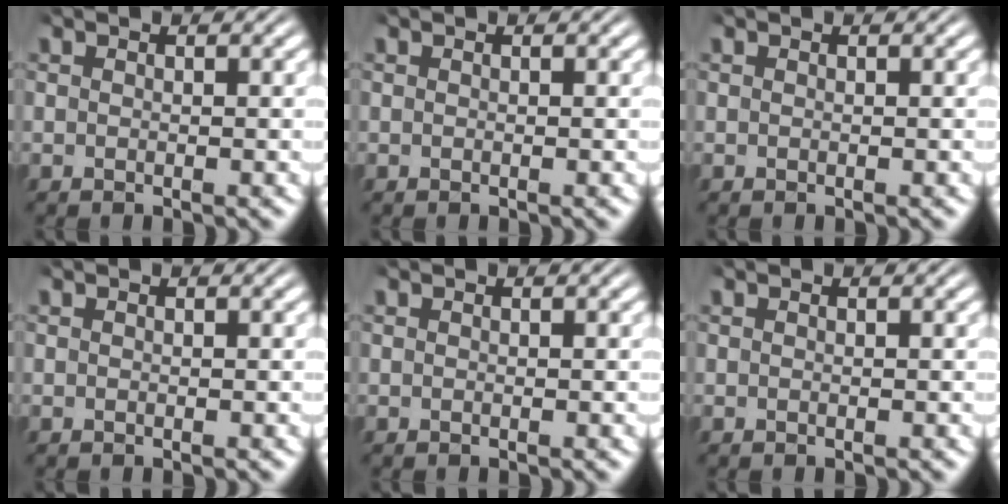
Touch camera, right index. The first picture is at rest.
{"total": 0.0}
{"total": 0.0}
{"total": 0.0}
{"total": 0.0}
{"total": 0.0}